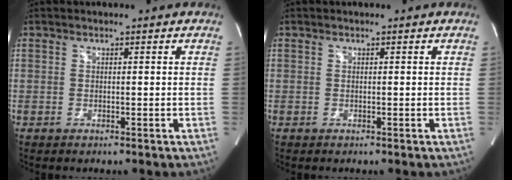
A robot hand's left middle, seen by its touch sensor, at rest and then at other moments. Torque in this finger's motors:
{"motor_torque": [-0.02, -0.01, 0.02, 0.00]}